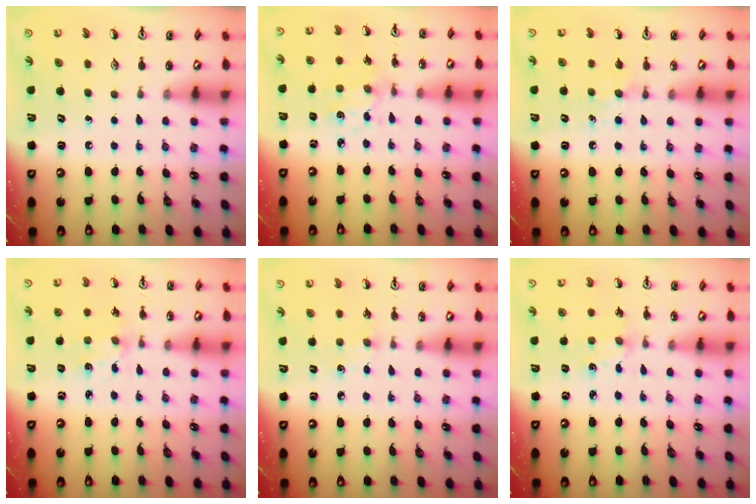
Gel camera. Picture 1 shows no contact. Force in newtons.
{"total": 1.9, "press": 1.9, "slide": 0.2}
{"total": 4.5, "press": 4.5, "slide": 0.7}
{"total": 1.7, "press": 1.7, "slide": 0.3}
{"total": 3.8, "press": 3.8, "slide": 0.5}
{"total": 2.5, "press": 2.4, "slide": 0.4}